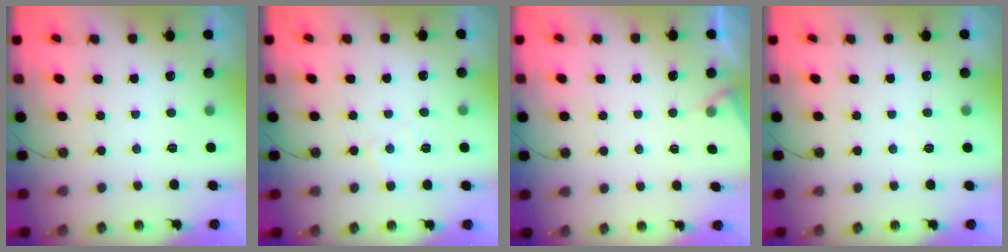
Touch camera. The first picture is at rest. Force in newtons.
{"total": 4.7, "press": 4.6, "slide": 0.6}
{"total": 3.4, "press": 3.4, "slide": 0.5}
{"total": 3.3, "press": 3.3, "slide": 0.5}